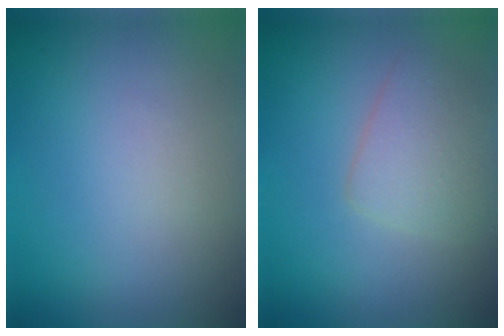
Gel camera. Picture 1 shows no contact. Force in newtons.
{"total": 2.8, "press": 2.8, "slide": 0.1}